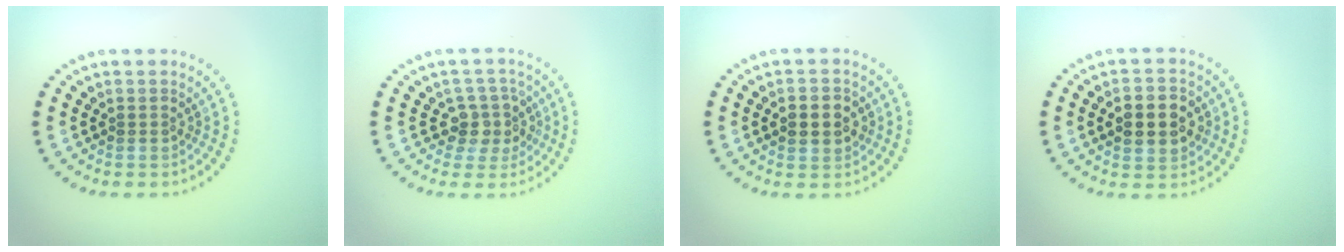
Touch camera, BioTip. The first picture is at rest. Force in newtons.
{"total": 3.0, "press": 2.4, "slide": 1.8}
{"total": 2.8, "press": 2.8, "slide": 0.2}
{"total": 4.5, "press": 4.5, "slide": 0.3}